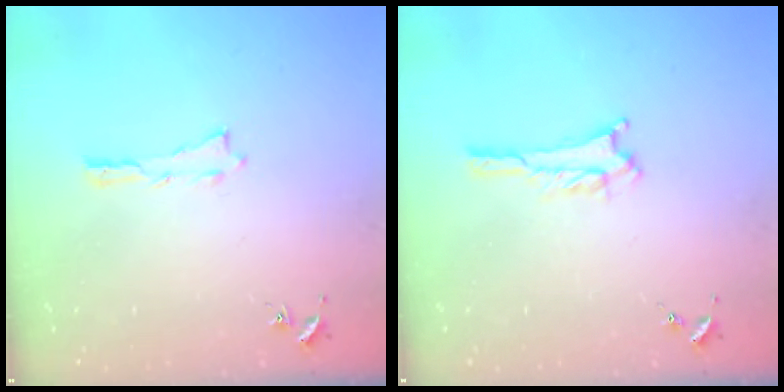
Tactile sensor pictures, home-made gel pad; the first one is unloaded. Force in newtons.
{"total": 2.8, "press": 2.8, "slide": 0.3}